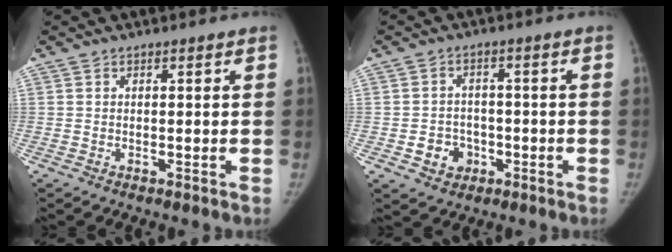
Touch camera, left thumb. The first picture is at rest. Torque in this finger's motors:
{"motor_torque": [-0.01, 0.02, 0.49, -0.41, 0.00]}